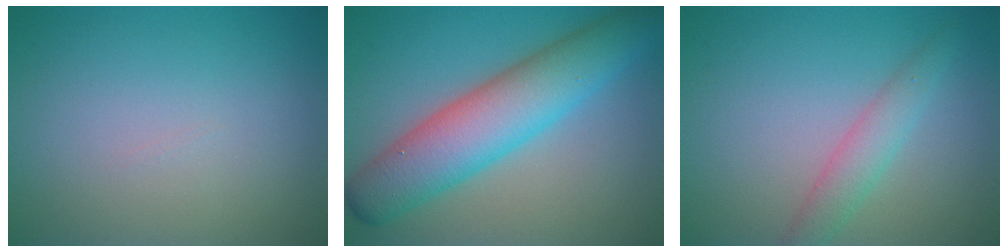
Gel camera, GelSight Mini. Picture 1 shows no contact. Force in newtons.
{"total": 8.3, "press": 8.3, "slide": 0.1}
{"total": 2.5, "press": 2.5, "slide": 0.1}